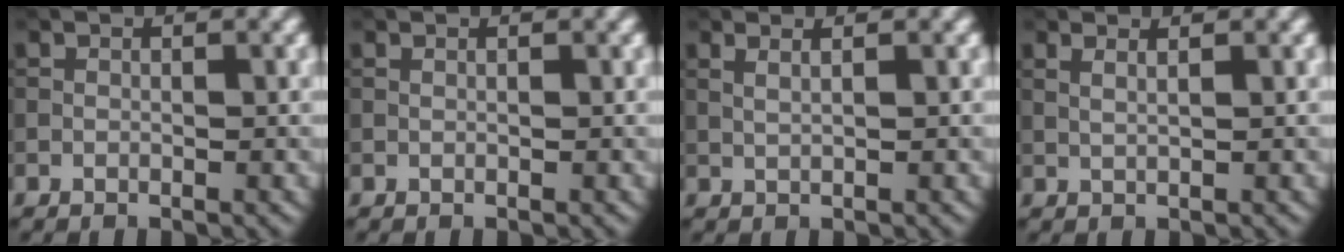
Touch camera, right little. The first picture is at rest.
{"total": 0.0}
{"total": 1.8, "force": [1.0, 0.7, 1.3], "torque": [-0.012, -0.005, 0.002]}
{"total": 1.6, "force": [1.0, 0.6, 1.1], "torque": [-0.011, -0.004, 0.004]}